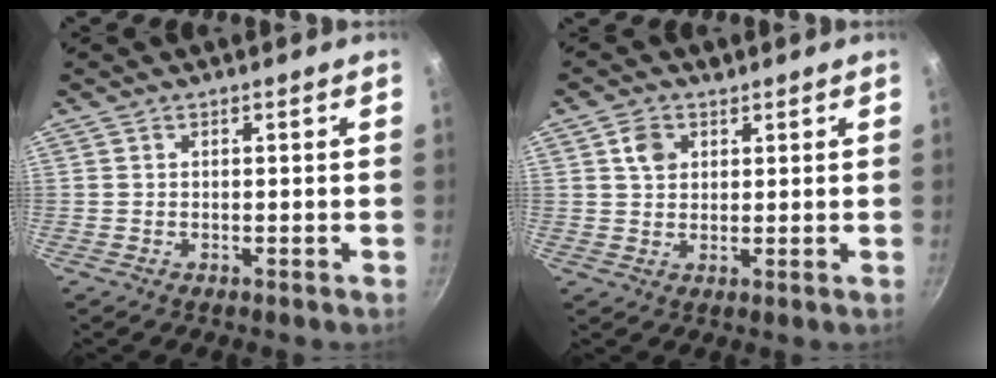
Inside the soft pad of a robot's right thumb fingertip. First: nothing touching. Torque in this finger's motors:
{"motor_torque": [0.00, 0.00, 0.04, 0.09, 0.00]}